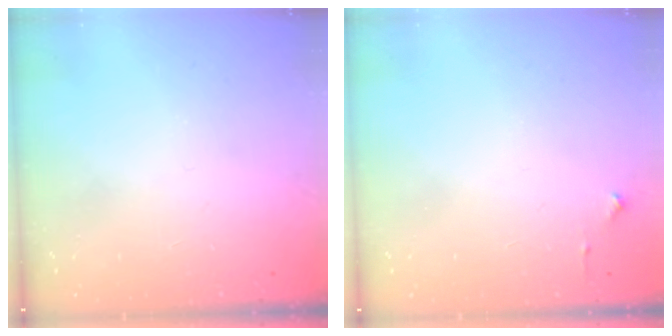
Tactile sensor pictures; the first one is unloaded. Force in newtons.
{"total": 2.7, "press": 2.6, "slide": 0.4}